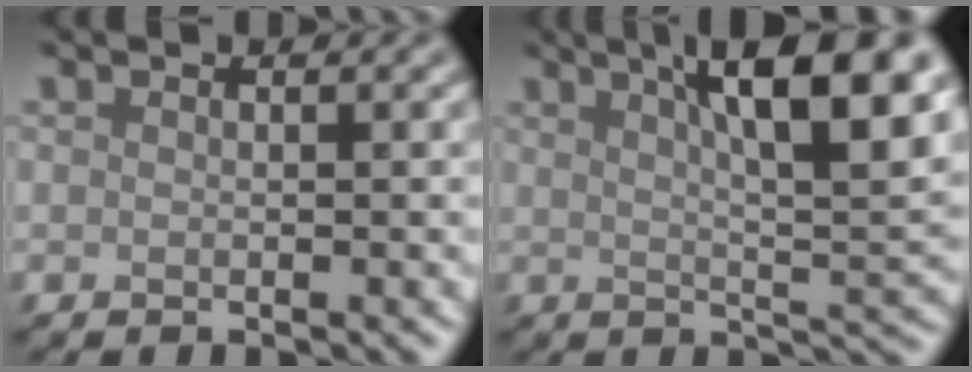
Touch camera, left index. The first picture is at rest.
{"total": 11.8, "force": [4.9, 3.3, 10.2], "torque": [-0.112, 0.018, 0.062]}